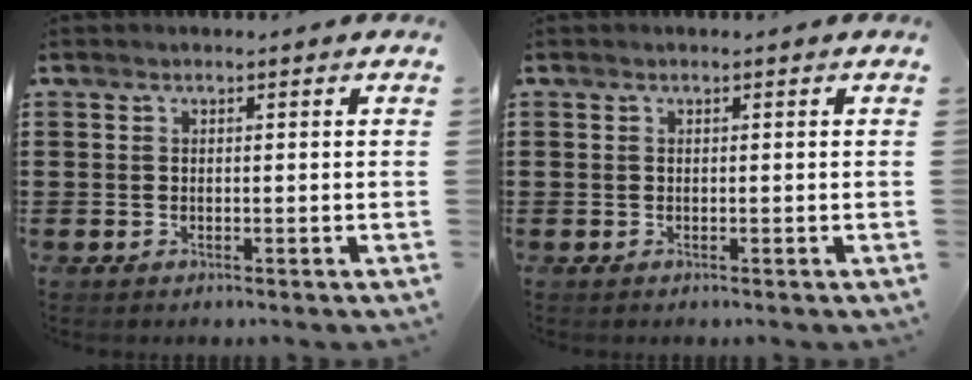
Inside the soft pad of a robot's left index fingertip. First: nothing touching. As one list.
[{"total": 0.0}]